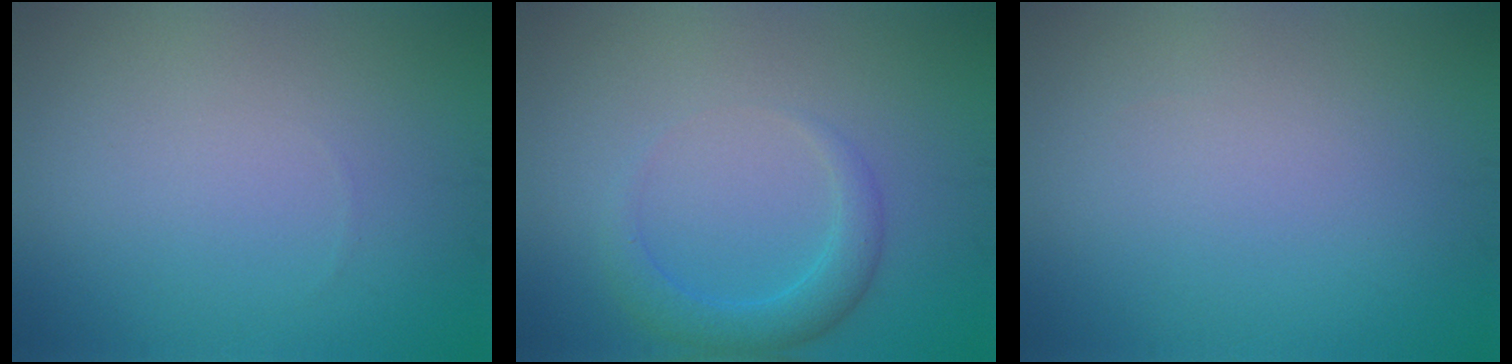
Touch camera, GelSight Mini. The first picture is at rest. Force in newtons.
{"total": 2.6, "press": 2.6, "slide": 0.2}
{"total": 0.0}